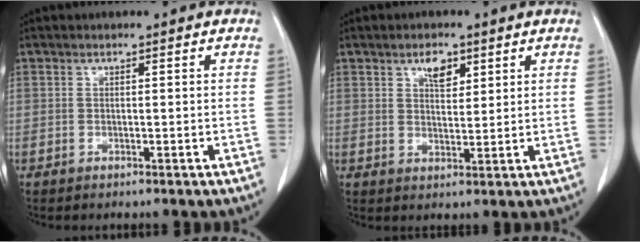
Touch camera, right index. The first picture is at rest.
{"total": 3.7, "force": [2.1, 1.8, 2.4], "torque": [-0.042, 0.001, 0.038]}